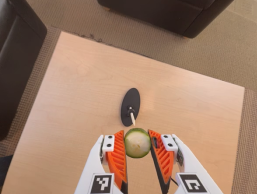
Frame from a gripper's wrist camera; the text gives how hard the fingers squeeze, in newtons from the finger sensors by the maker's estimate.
{"total": 9.2, "left": 9.1, "right": 9.4}